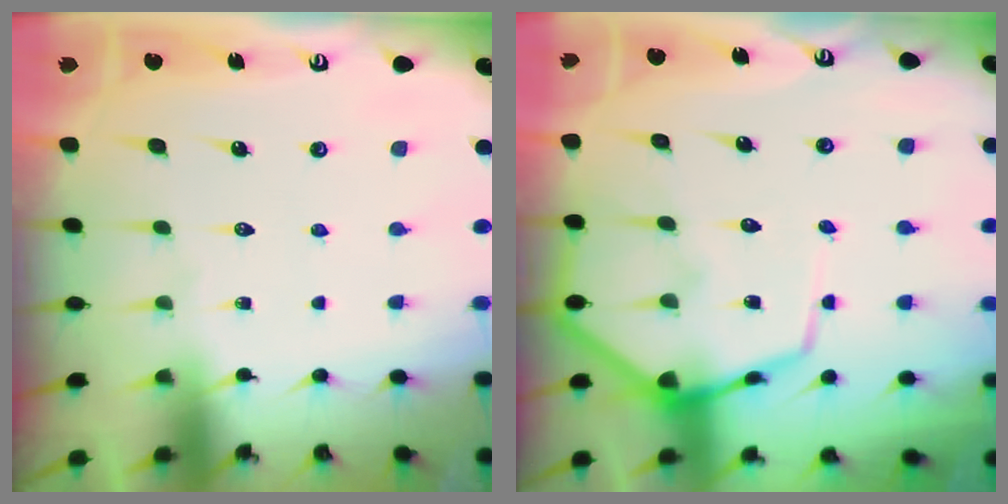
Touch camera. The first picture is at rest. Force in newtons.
{"total": 10.3, "press": 10.3, "slide": 1.0}